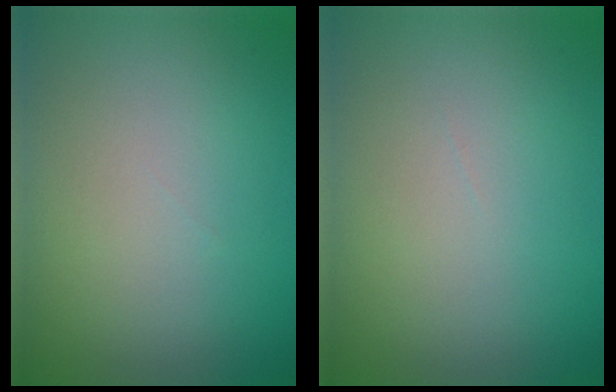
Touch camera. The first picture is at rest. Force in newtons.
{"total": 0.0}